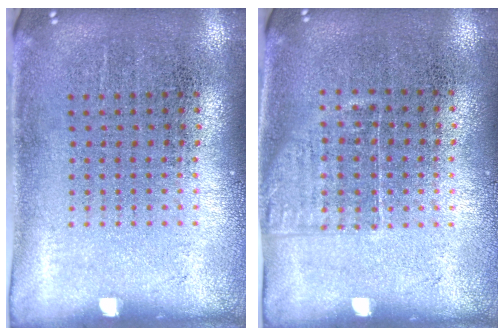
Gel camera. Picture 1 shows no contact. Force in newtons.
{"total": 1.2, "press": 1.0, "slide": 0.7}